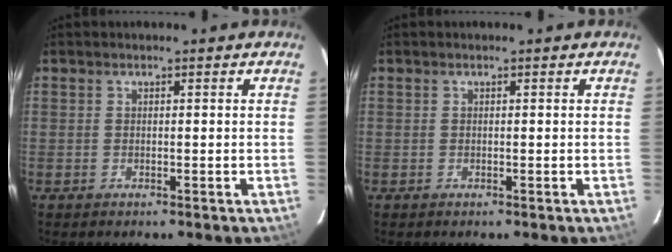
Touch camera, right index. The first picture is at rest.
{"total": 0.0}